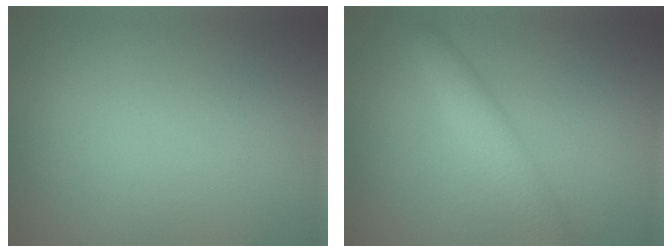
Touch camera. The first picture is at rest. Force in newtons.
{"total": 3.2, "press": 3.2, "slide": 0.1}